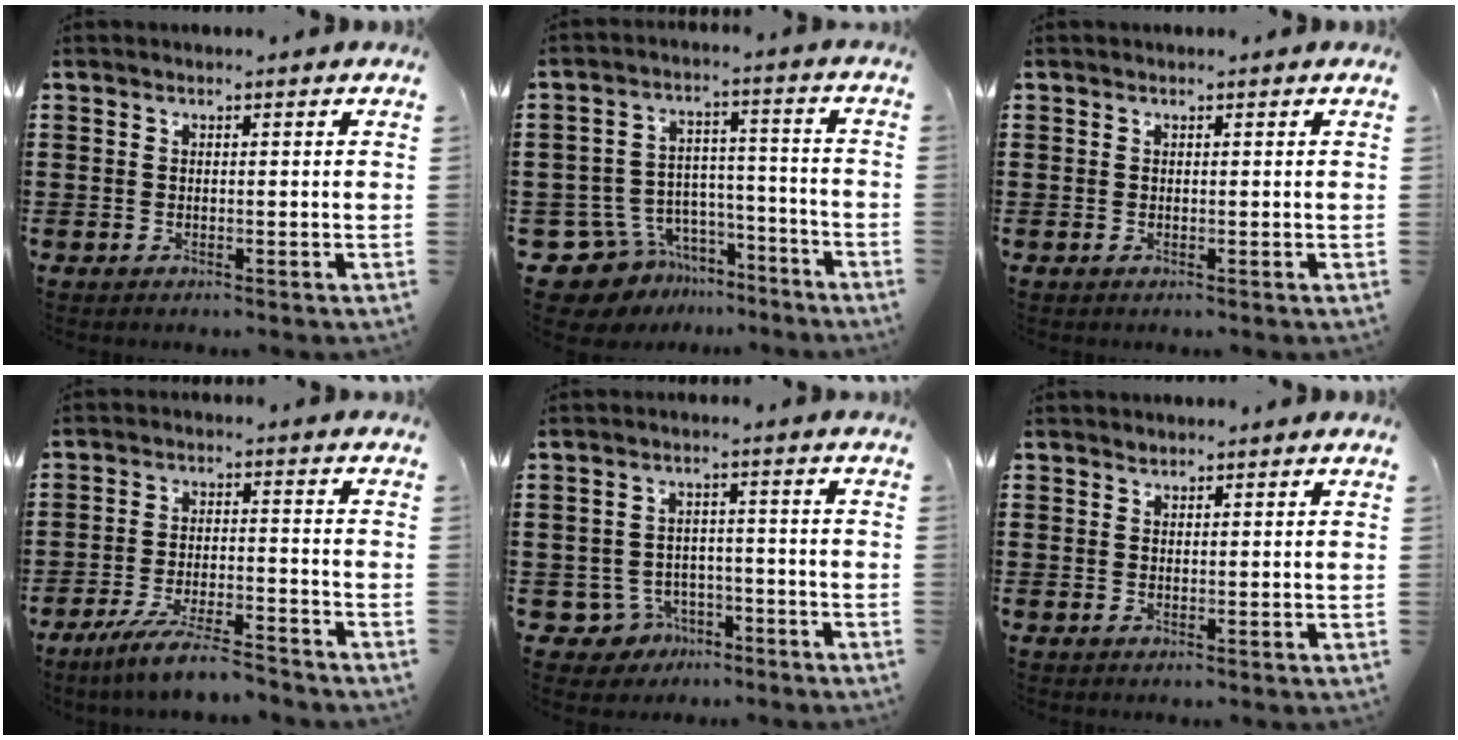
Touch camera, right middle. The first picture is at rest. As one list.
[{"total": 9.3, "force": [-8.2, 4.3, 1.2], "torque": [-0.055, 0.013, -0.162]}, {"total": 0.0}, {"total": 6.4, "force": [-5.7, 0.1, 3.0], "torque": [-0.067, -0.012, -0.110]}, {"total": 4.3, "force": [-3.1, 2.7, 0.9], "torque": [-0.039, 0.007, -0.066]}, {"total": 0.6, "force": [0.6, 0.2, -0.1], "torque": [0.000, -0.002, 0.012]}]